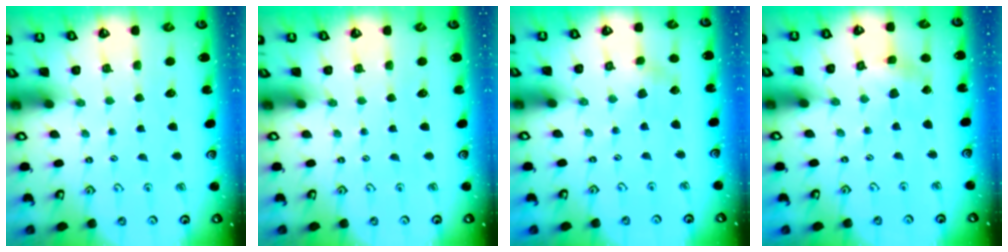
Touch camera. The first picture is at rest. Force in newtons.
{"total": 0.0}
{"total": 2.6, "press": 2.6, "slide": 0.4}
{"total": 2.8, "press": 2.8, "slide": 0.3}